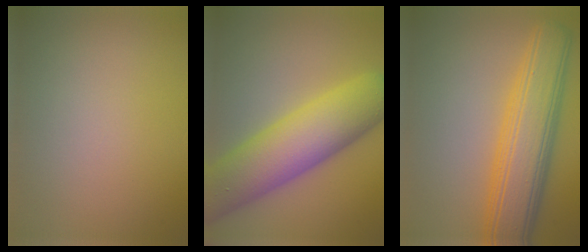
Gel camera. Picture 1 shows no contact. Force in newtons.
{"total": 10.8, "press": 10.7, "slide": 0.4}
{"total": 8.4, "press": 8.4, "slide": 0.2}